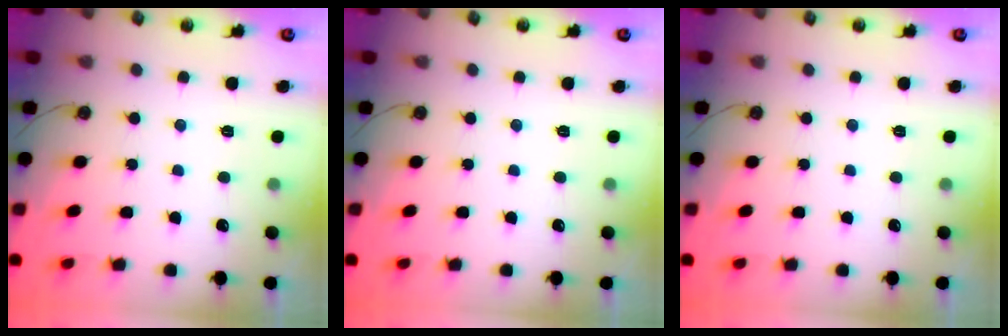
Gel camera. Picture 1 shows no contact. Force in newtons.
{"total": 0.0}
{"total": 0.0}